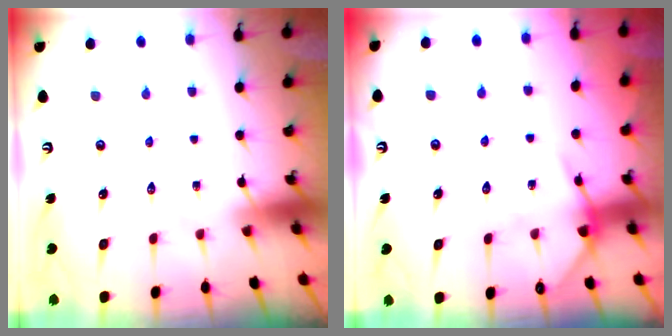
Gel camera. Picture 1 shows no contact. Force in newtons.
{"total": 5.8, "press": 5.8, "slide": 0.7}